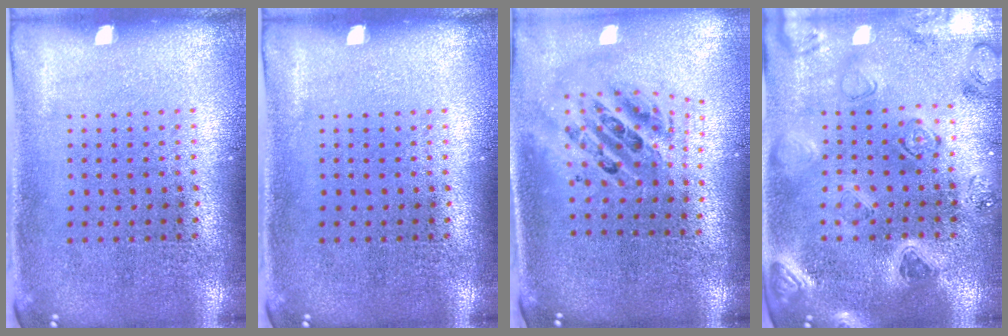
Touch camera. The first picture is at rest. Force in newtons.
{"total": 0.0}
{"total": 2.4, "press": 1.8, "slide": 1.5}
{"total": 2.2, "press": 2.2, "slide": 0.3}